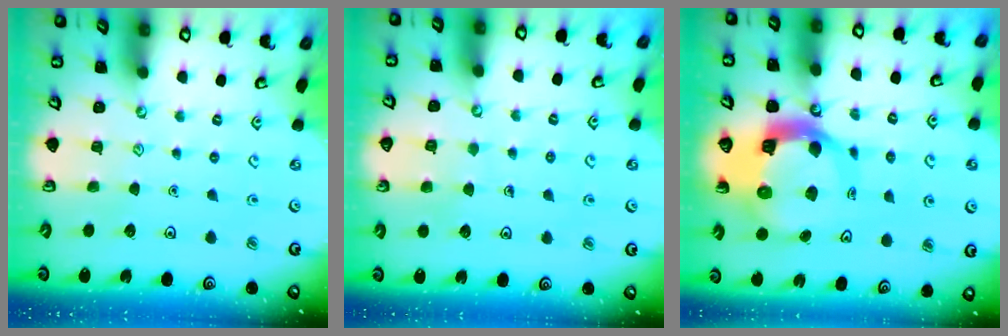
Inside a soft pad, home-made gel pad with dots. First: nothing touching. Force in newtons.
{"total": 4.5, "press": 4.5, "slide": 0.4}
{"total": 11.2, "press": 11.1, "slide": 1.7}